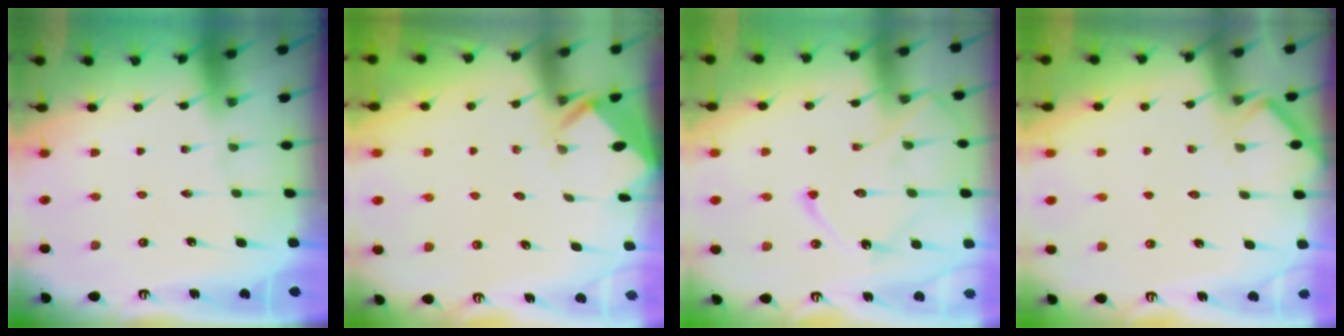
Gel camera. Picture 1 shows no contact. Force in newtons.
{"total": 3.5, "press": 3.5, "slide": 0.2}
{"total": 14.4, "press": 14.4, "slide": 1.1}
{"total": 5.2, "press": 5.2, "slide": 0.6}